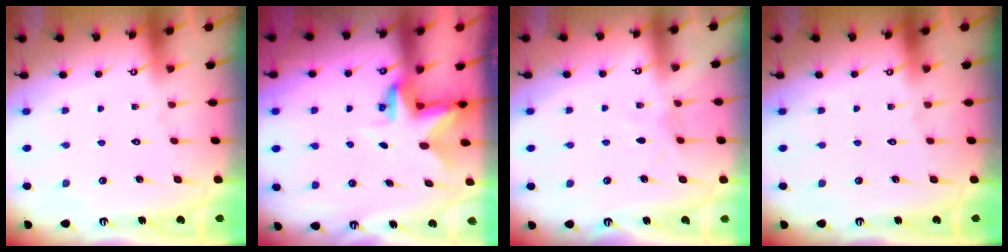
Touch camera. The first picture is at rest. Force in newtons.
{"total": 3.2, "press": 3.2, "slide": 0.2}
{"total": 4.0, "press": 4.0, "slide": 0.5}
{"total": 0.0}